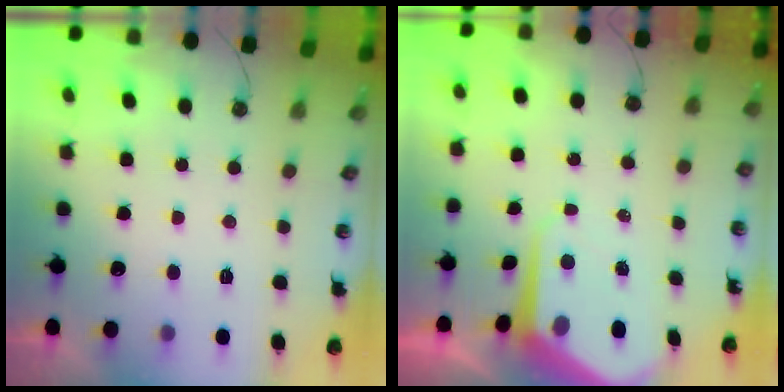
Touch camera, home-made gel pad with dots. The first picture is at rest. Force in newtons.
{"total": 7.8, "press": 7.7, "slide": 0.7}